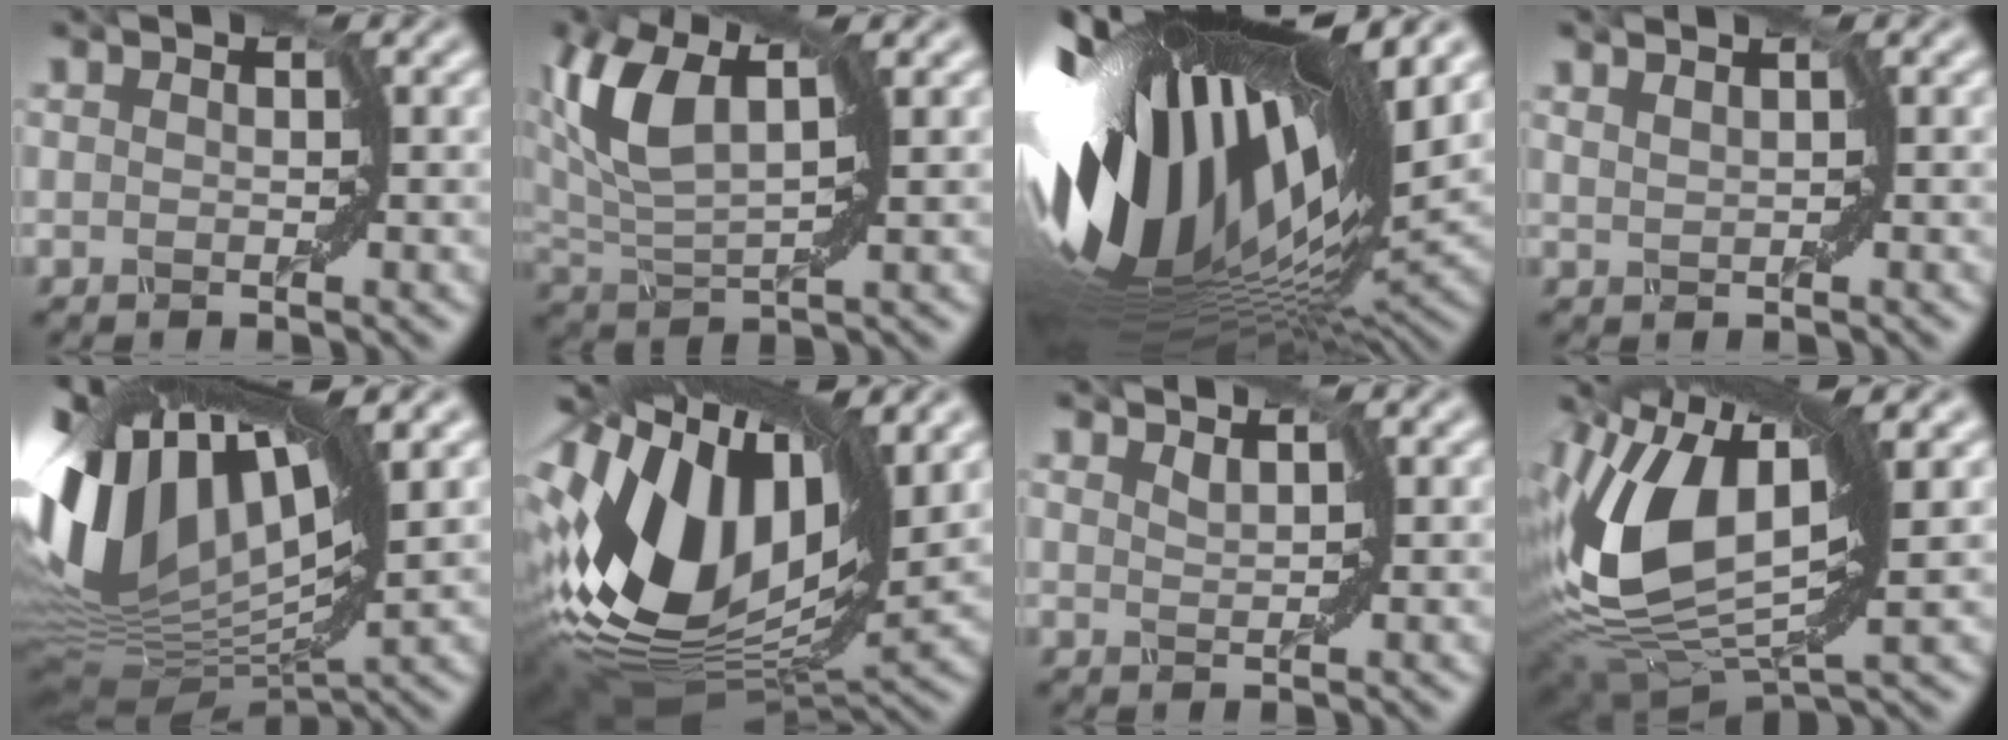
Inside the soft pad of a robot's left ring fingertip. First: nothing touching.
{"total": 6.0, "force": [2.5, 2.3, 4.9], "torque": [-0.120, 0.005, 0.059]}
{"total": 17.5, "force": [2.4, 6.5, 16.1], "torque": [-0.327, -0.049, 0.055]}
{"total": 1.3, "force": [0.9, -0.7, -0.5], "torque": [0.001, -0.008, 0.026]}
{"total": 14.3, "force": [3.2, 6.6, 12.3], "torque": [-0.284, 0.011, 0.063]}
{"total": 14.8, "force": [2.4, 8.1, 12.2], "torque": [-0.271, 0.003, 0.052]}
{"total": 0.9, "force": [0.5, -0.5, -0.5], "torque": [-0.004, -0.005, 0.026]}
{"total": 11.8, "force": [2.6, 5.8, 10.0], "torque": [-0.213, 0.003, 0.052]}